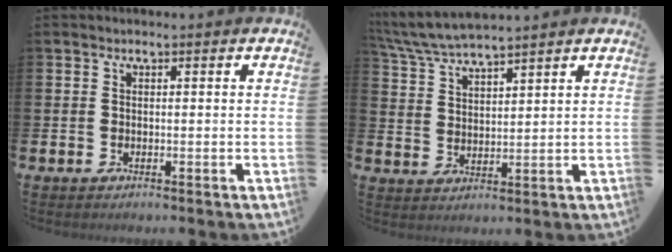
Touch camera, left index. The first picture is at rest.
{"total": 5.4, "force": [5.2, 0.2, 1.2], "torque": [-0.048, -0.022, 0.095]}